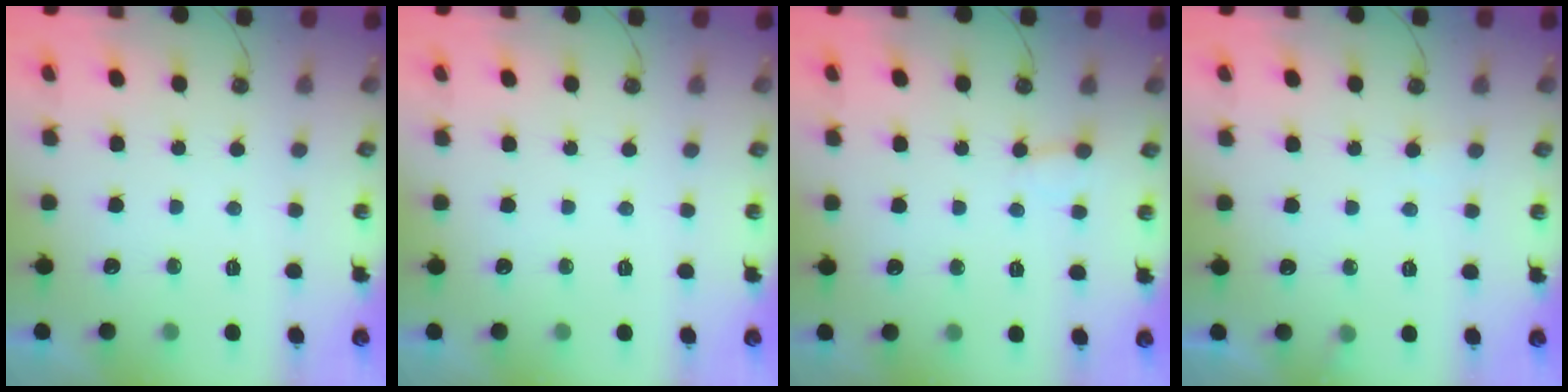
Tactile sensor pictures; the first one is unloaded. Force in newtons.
{"total": 0.0}
{"total": 3.7, "press": 3.7, "slide": 0.3}
{"total": 5.1, "press": 5.1, "slide": 0.4}